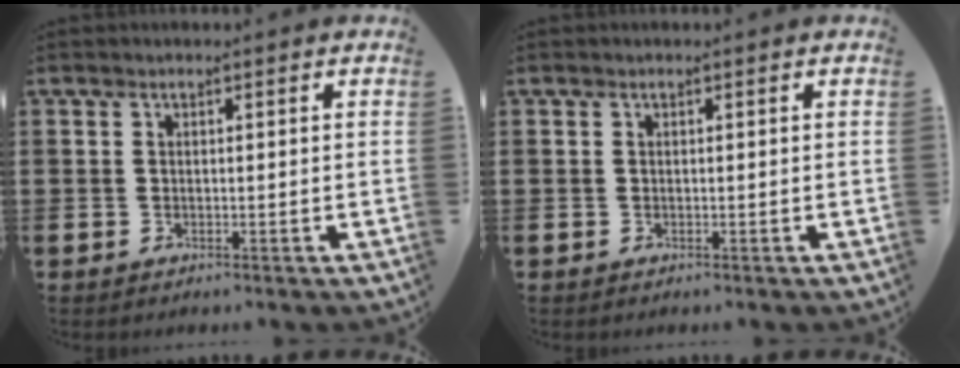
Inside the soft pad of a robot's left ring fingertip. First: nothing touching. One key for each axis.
{"total": 0.0}